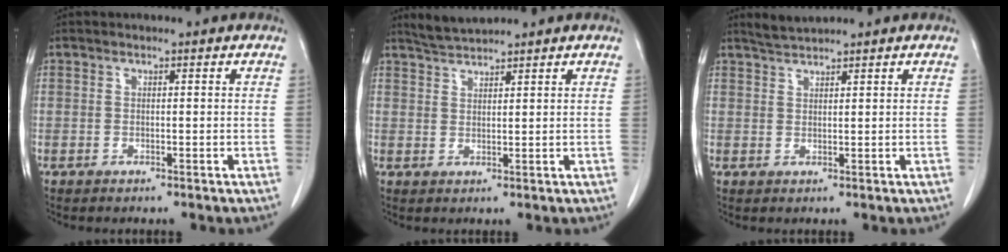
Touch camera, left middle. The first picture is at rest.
{"total": 2.7, "force": [2.6, -0.4, 0.1], "torque": [-0.009, 0.006, 0.057]}
{"total": 2.0, "force": [1.9, -0.4, 0.1], "torque": [-0.006, 0.004, 0.044]}